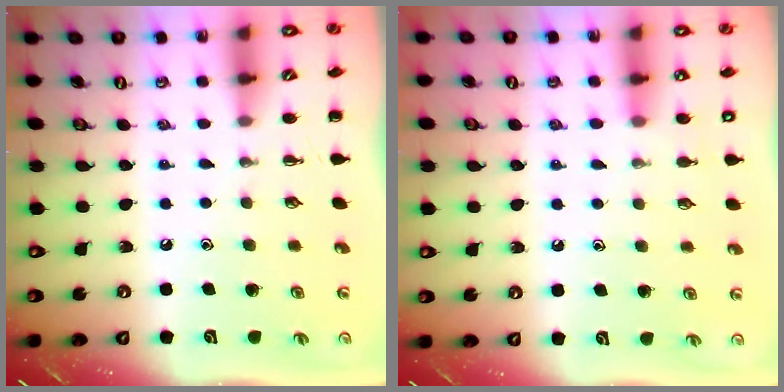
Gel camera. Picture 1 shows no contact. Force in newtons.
{"total": 6.8, "press": 6.6, "slide": 1.9}